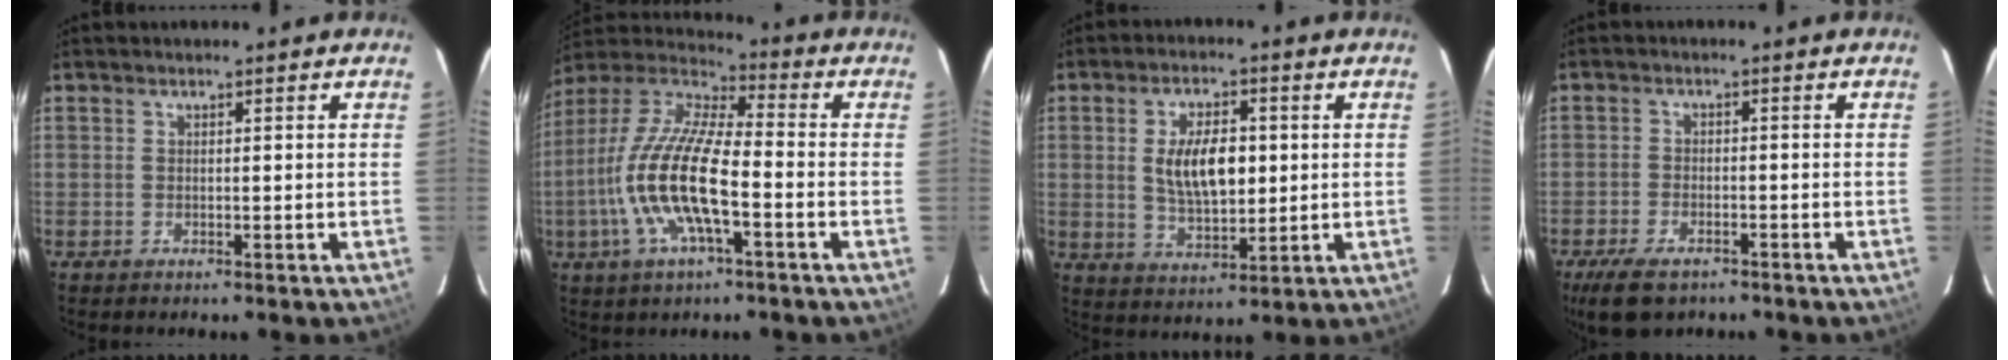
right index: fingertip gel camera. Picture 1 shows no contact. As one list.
[{"total": 17.0, "force": [-4.6, 4.8, 15.6], "torque": [-0.318, -0.006, -0.097]}, {"total": 10.0, "force": [1.1, 4.9, 8.6], "torque": [-0.158, 0.002, 0.026]}, {"total": 7.9, "force": [-5.5, 3.6, 4.3], "torque": [-0.110, -0.013, -0.096]}]